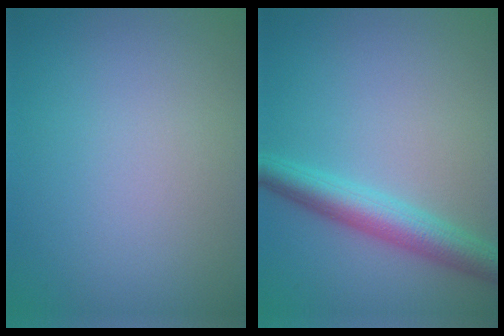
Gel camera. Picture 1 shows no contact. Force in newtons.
{"total": 4.5, "press": 4.5, "slide": 0.1}